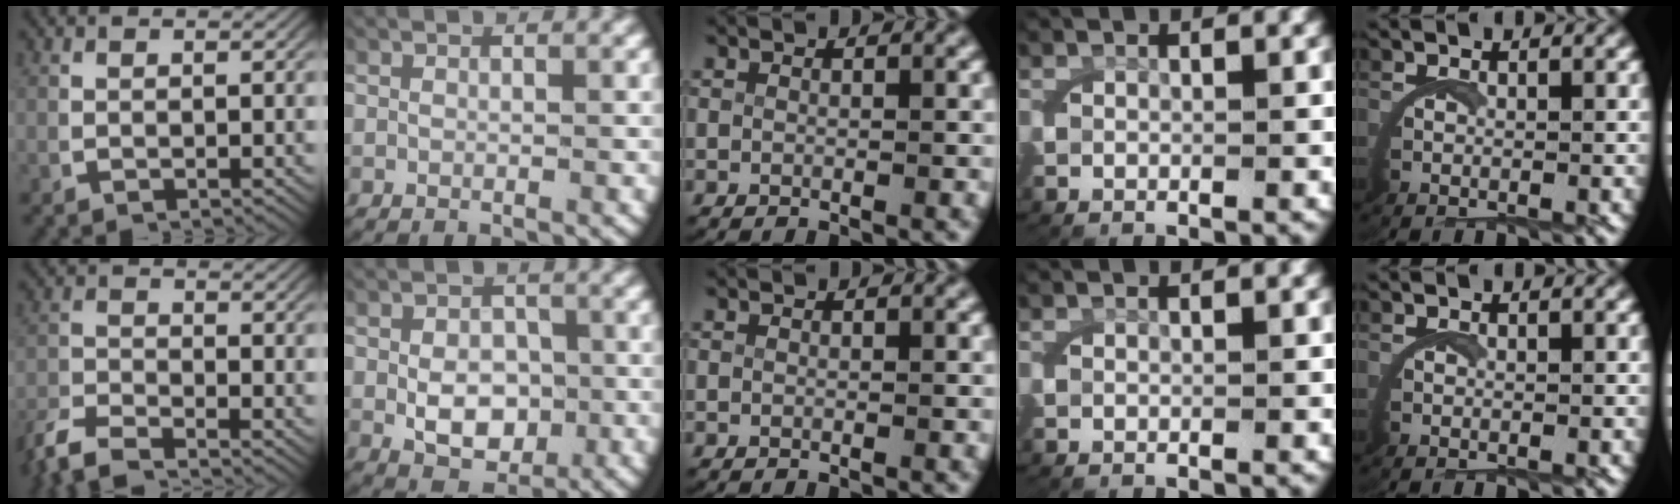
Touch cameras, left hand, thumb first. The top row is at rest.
{"thumb": {"total": 4.1, "force": [-3.7, 1.1, 1.3], "torque": [-0.026, -0.013, -0.067]}, "index": {"total": 5.0, "force": [-1.0, 3.7, 3.2], "torque": [-0.055, -0.028, -0.004]}}